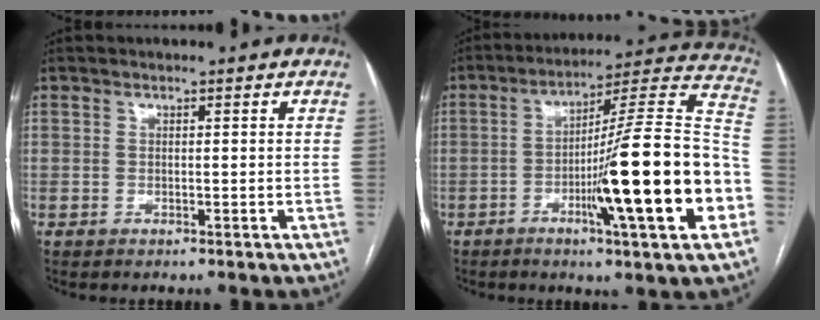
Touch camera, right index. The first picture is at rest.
{"total": 22.9, "force": [-6.3, 0.2, 22.0], "torque": [-0.284, -0.001, -0.101]}